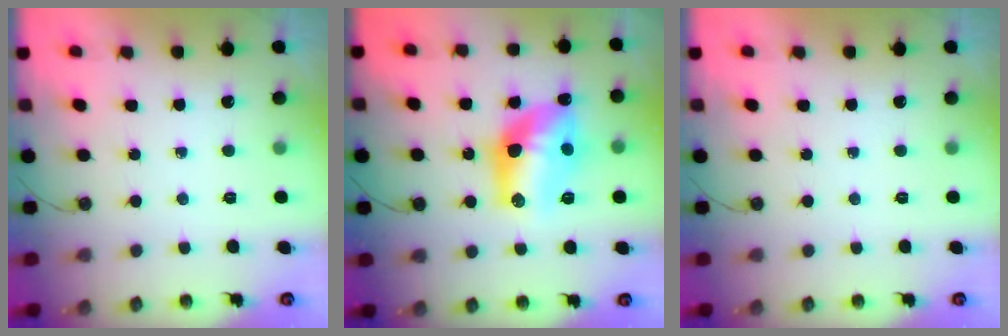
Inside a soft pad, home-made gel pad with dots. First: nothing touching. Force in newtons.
{"total": 14.1, "press": 14.1, "slide": 1.1}
{"total": 0.0}